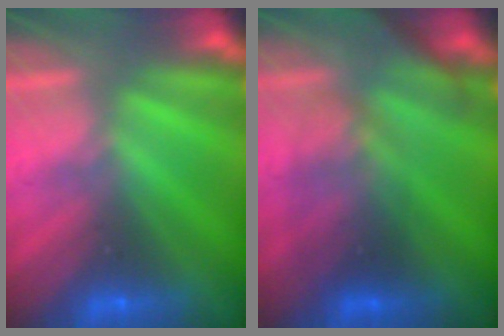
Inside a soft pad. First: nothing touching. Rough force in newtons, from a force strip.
{"total": 2.8}